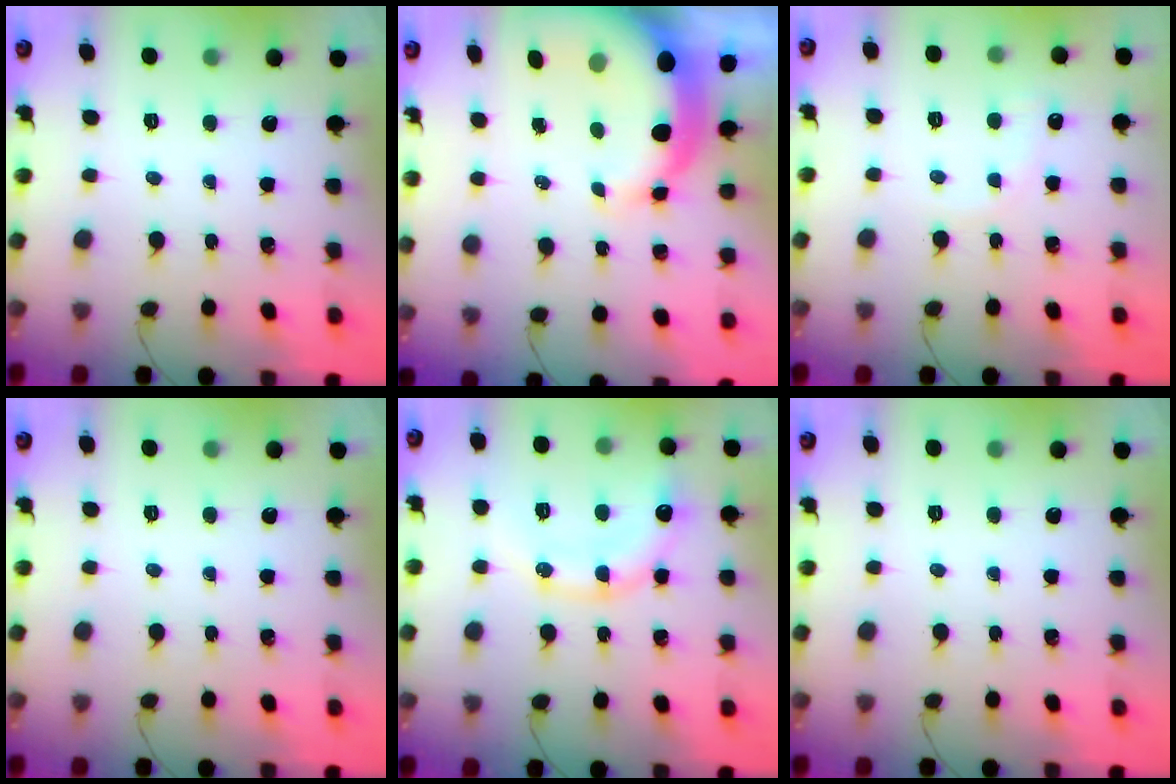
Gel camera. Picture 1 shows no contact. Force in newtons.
{"total": 12.5, "press": 12.3, "slide": 2.5}
{"total": 4.2, "press": 3.9, "slide": 1.3}
{"total": 0.0}
{"total": 12.1, "press": 12.0, "slide": 1.6}
{"total": 0.0}